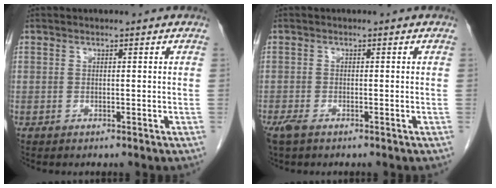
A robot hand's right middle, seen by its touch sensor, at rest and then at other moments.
{"total": 2.4, "force": [-1.7, 0.9, 1.5], "torque": [-0.039, -0.007, -0.028]}